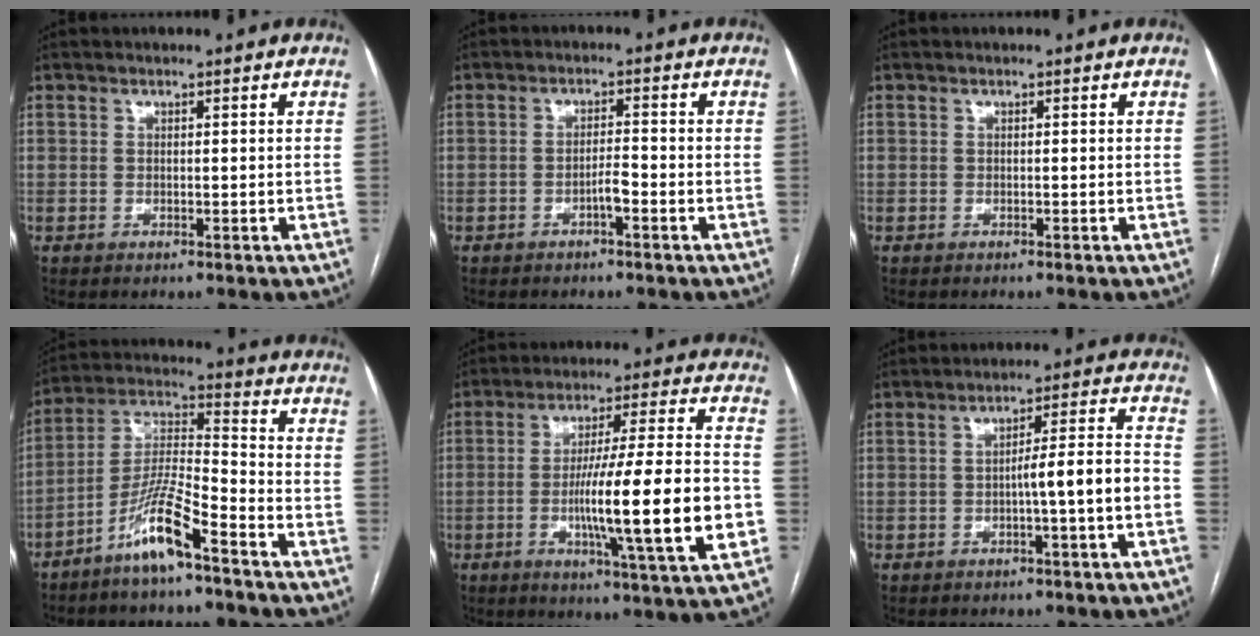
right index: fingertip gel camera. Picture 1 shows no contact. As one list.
[{"total": 2.3, "force": [-1.2, 0.3, 1.9], "torque": [-0.030, 0.002, -0.022]}, {"total": 0.0}, {"total": 10.1, "force": [-6.6, 0.7, 7.5], "torque": [-0.158, -0.006, -0.132]}, {"total": 18.3, "force": [-3.9, 0.1, 17.9], "torque": [-0.271, -0.004, -0.062]}, {"total": 6.9, "force": [-2.2, -0.4, 6.5], "torque": [-0.093, 0.020, -0.030]}]